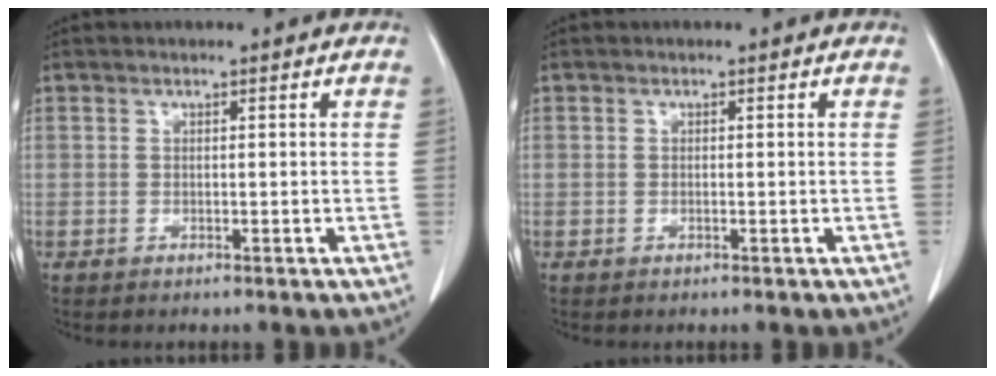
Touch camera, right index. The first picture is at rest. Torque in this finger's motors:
{"motor_torque": [0.06, -0.01, 0.02, 0.00]}